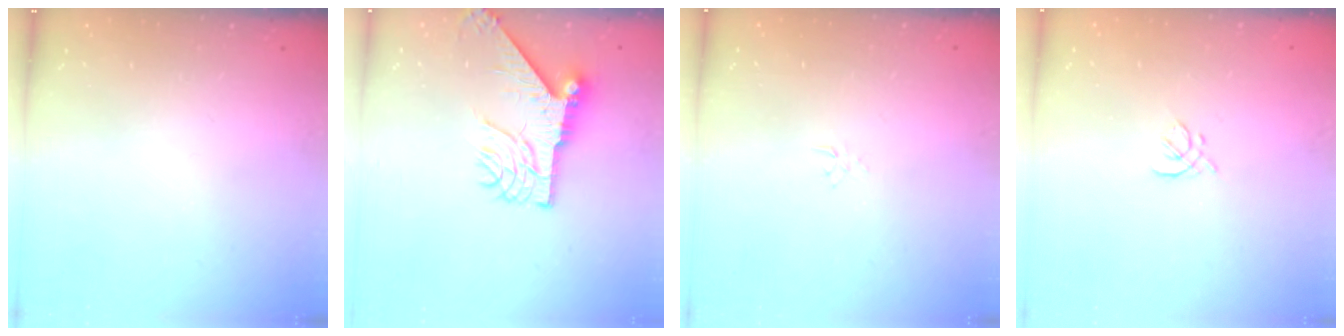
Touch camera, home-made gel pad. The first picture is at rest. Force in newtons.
{"total": 11.1, "press": 11.1, "slide": 1.3}
{"total": 2.6, "press": 2.6, "slide": 0.3}
{"total": 2.0, "press": 1.9, "slide": 0.7}